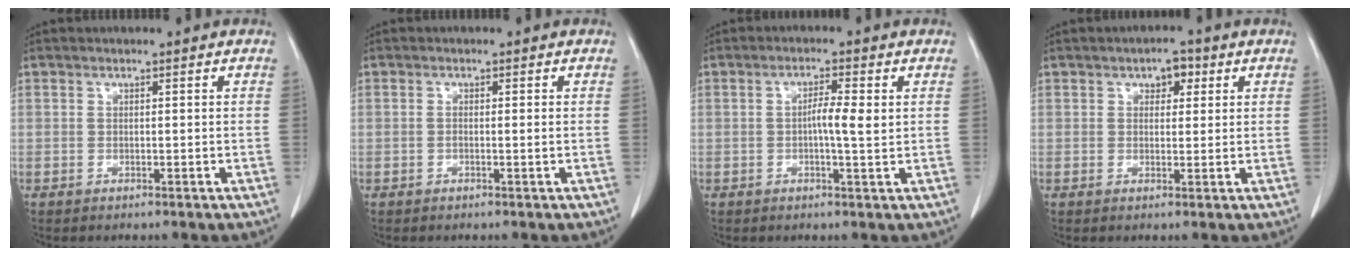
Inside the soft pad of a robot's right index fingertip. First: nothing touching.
{"total": 1.1, "force": [-0.1, 0.1, 1.1], "torque": [-0.020, -0.001, -0.001]}
{"total": 3.7, "force": [0.2, 0.2, 3.7], "torque": [-0.065, 0.000, 0.002]}
{"total": 2.9, "force": [1.4, 1.7, 1.9], "torque": [-0.024, 0.009, 0.018]}